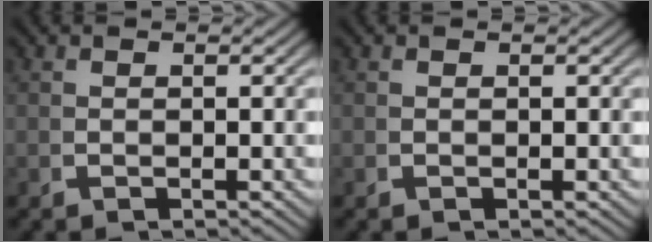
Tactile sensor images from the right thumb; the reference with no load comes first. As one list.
[{"total": 0.0}]